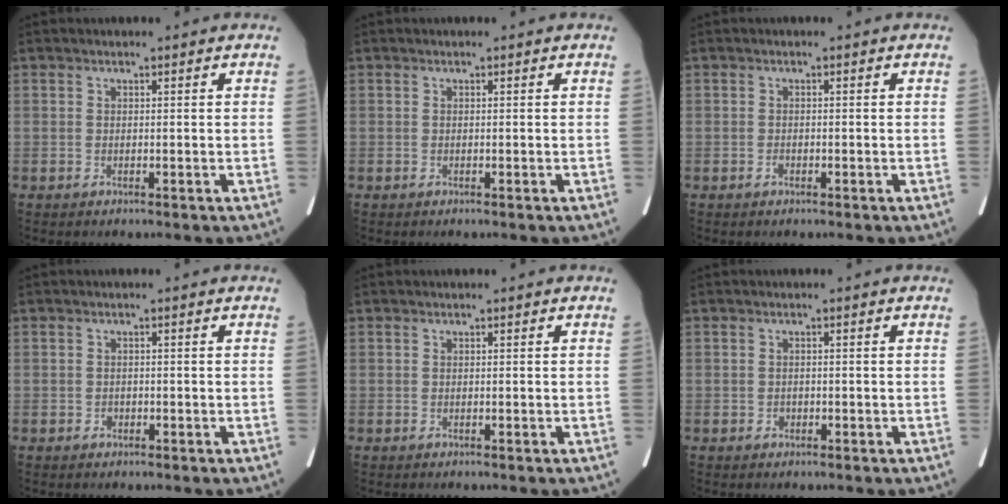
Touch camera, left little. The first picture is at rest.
{"total": 0.0}
{"total": 0.6, "force": [-0.4, 0.3, 0.3], "torque": [-0.009, 0.000, -0.005]}
{"total": 0.8, "force": [-0.4, 0.6, 0.2], "torque": [-0.005, 0.003, -0.006]}
{"total": 0.0}
{"total": 0.8, "force": [-0.4, 0.7, 0.2], "torque": [-0.005, 0.003, -0.006]}